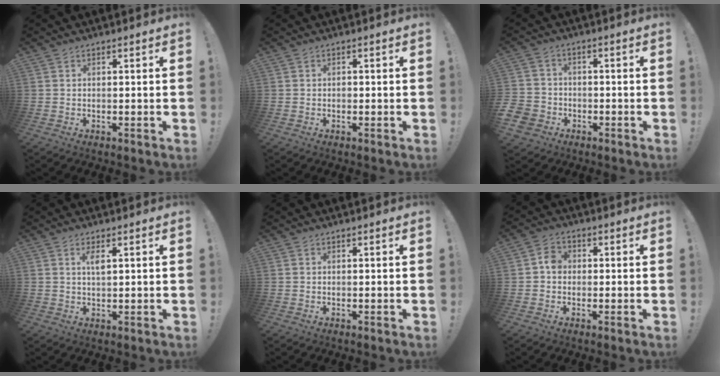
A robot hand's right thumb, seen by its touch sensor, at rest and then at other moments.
{"total": 0.8, "force": [-0.5, 0.5, 0.3], "torque": [-0.008, 0.004, -0.009]}
{"total": 6.1, "force": [-3.1, 5.0, 1.6], "torque": [-0.046, 0.027, -0.058]}
{"total": 2.9, "force": [1.2, 0.8, 2.6], "torque": [-0.043, -0.003, 0.017]}
{"total": 0.0}
{"total": 3.9, "force": [-0.7, 3.1, 2.2], "torque": [-0.038, 0.015, -0.012]}